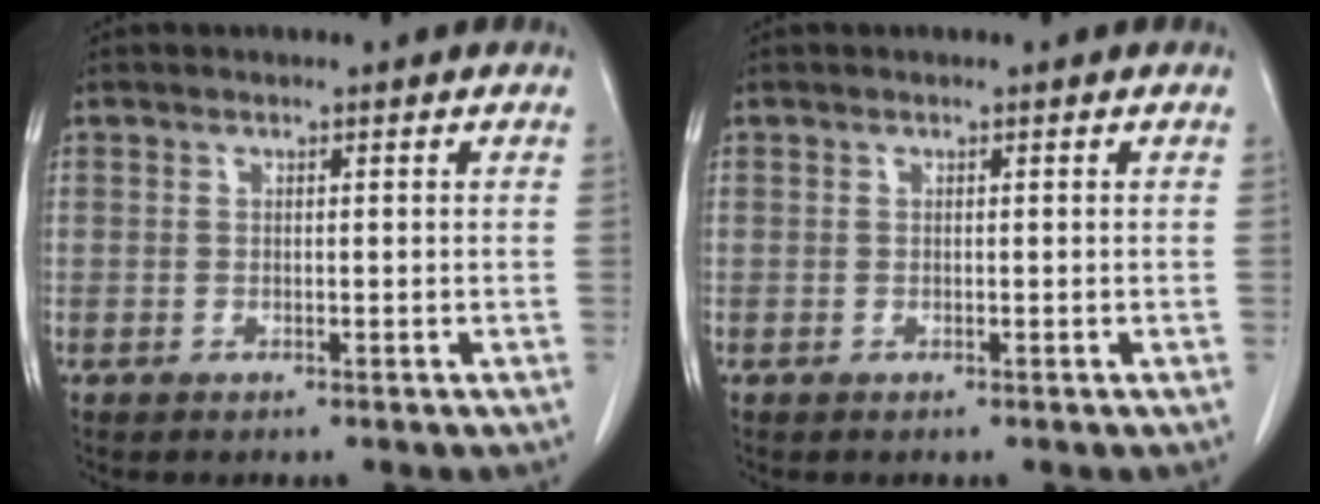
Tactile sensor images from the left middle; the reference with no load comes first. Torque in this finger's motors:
{"motor_torque": [-0.03, 0.03, 0.02, 0.00]}